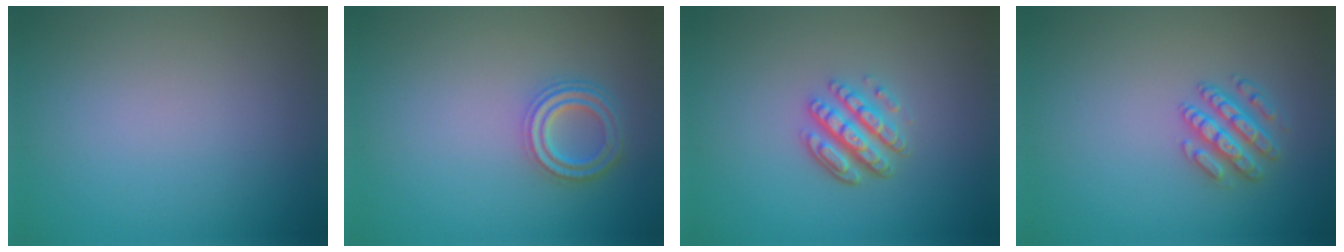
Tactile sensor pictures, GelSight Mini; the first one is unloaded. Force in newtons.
{"total": 3.6, "press": 2.9, "slide": 2.2}
{"total": 4.1, "press": 3.2, "slide": 2.5}
{"total": 2.9, "press": 2.9, "slide": 0.7}